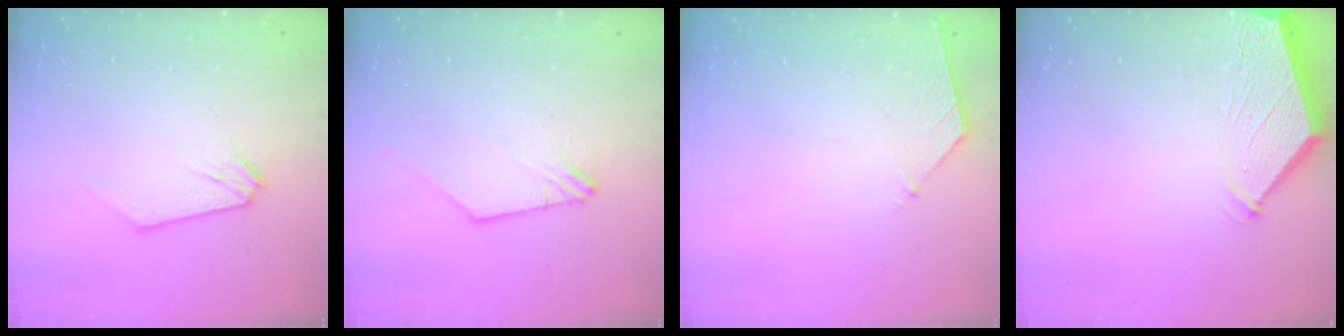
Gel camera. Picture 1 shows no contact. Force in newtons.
{"total": 0.0}
{"total": 4.9, "press": 4.8, "slide": 0.7}
{"total": 2.9, "press": 2.9, "slide": 0.4}